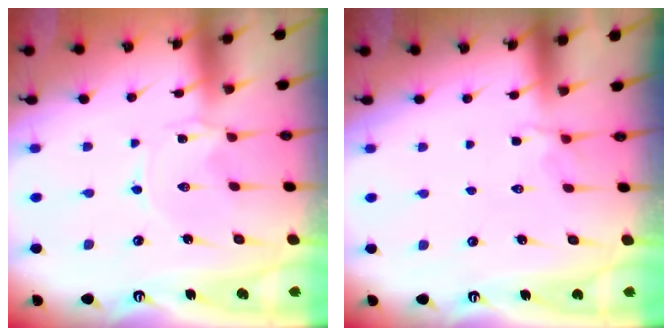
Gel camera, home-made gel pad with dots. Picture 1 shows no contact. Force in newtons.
{"total": 2.7, "press": 2.1, "slide": 1.8}